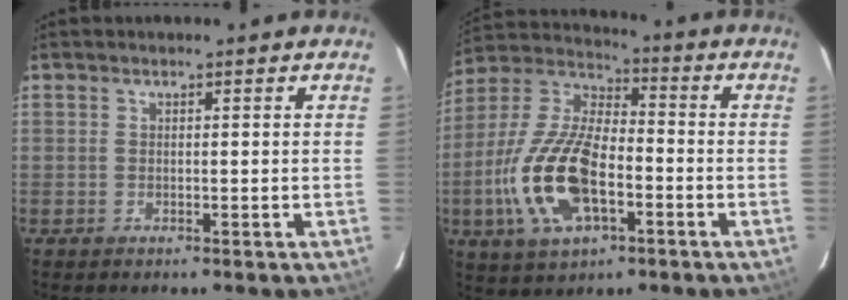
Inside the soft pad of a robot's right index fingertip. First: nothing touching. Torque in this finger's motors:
{"motor_torque": [1.77, -0.37, 0.91, 0.16]}